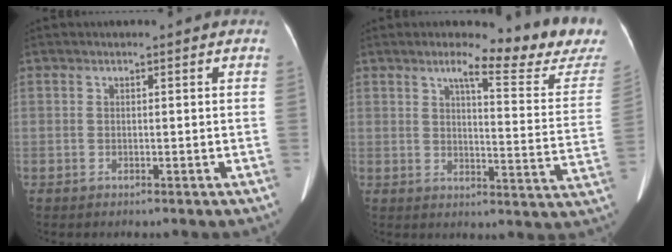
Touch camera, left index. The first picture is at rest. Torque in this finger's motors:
{"motor_torque": [0.25, -0.59, 0.03, 0.01]}